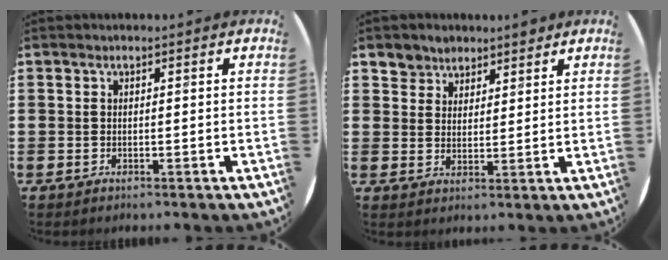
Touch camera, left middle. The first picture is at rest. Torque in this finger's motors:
{"motor_torque": [0.46, -0.46, 0.06, 0.05]}